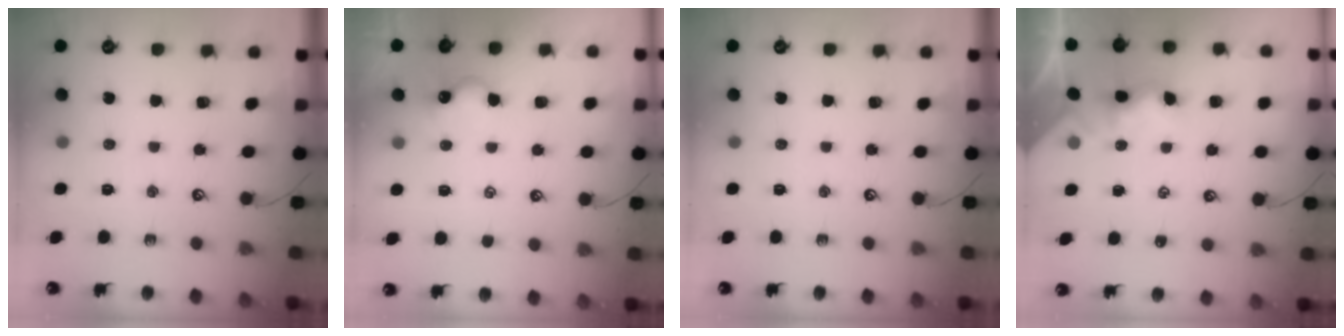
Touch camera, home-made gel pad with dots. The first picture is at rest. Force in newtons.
{"total": 0.8, "press": 0.6, "slide": 0.5}
{"total": 0.0}
{"total": 2.2, "press": 2.2, "slide": 0.3}